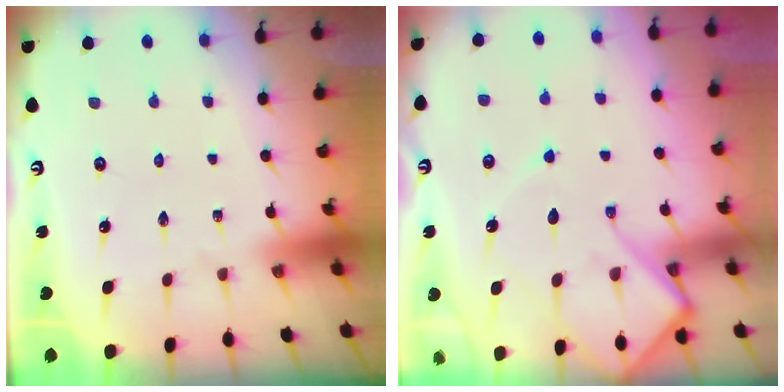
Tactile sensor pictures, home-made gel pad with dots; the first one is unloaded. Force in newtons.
{"total": 12.9, "press": 12.9, "slide": 1.1}